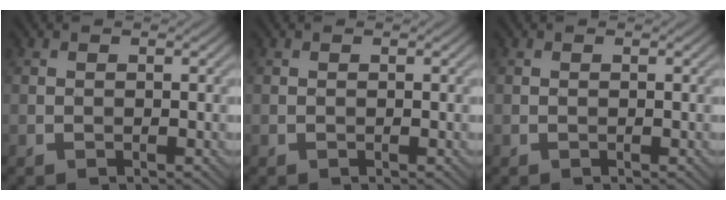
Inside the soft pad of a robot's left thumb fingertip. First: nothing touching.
{"total": 0.0}
{"total": 0.0}